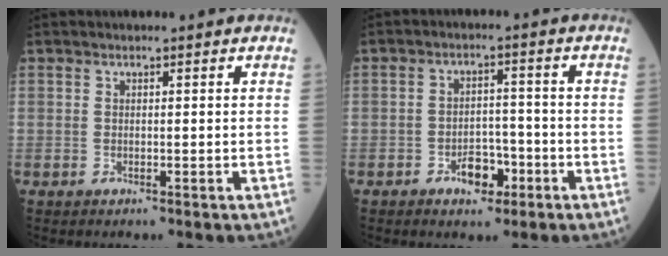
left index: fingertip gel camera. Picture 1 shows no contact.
{"total": 4.7, "force": [-2.5, 2.7, 2.9], "torque": [-0.045, 0.009, -0.039]}